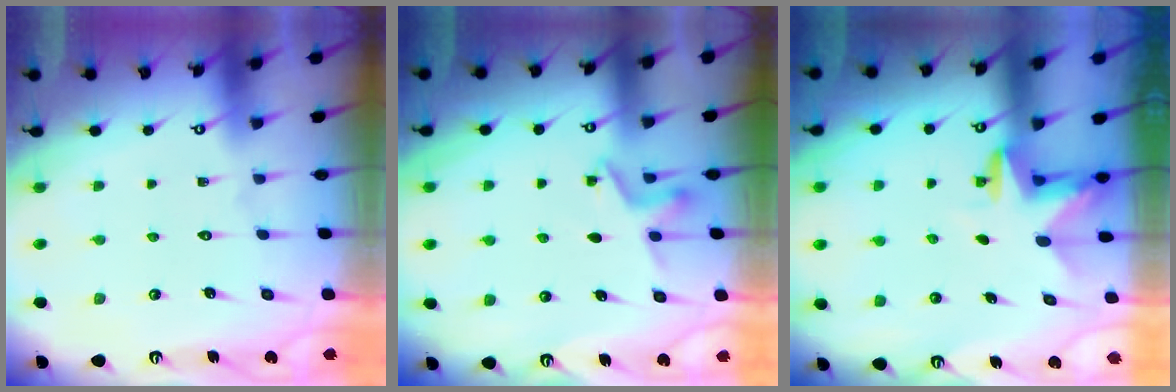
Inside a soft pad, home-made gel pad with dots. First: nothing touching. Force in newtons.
{"total": 3.5, "press": 3.3, "slide": 1.0}
{"total": 3.4, "press": 3.4, "slide": 0.1}